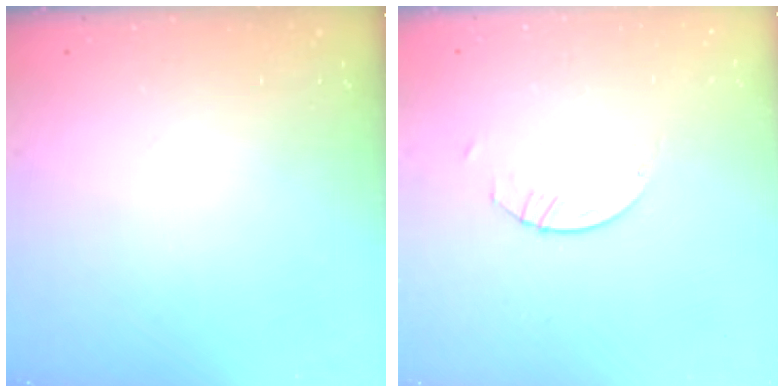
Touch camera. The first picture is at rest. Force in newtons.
{"total": 2.6, "press": 2.6, "slide": 0.2}